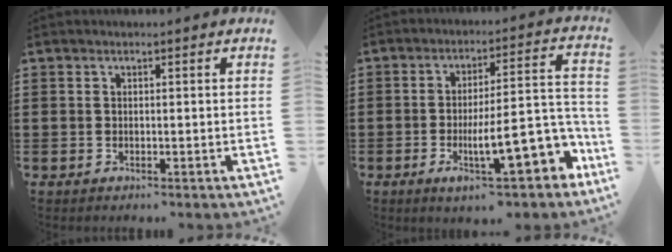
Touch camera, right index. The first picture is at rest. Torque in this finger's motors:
{"motor_torque": [0.54, -0.26, 0.40, 0.19]}